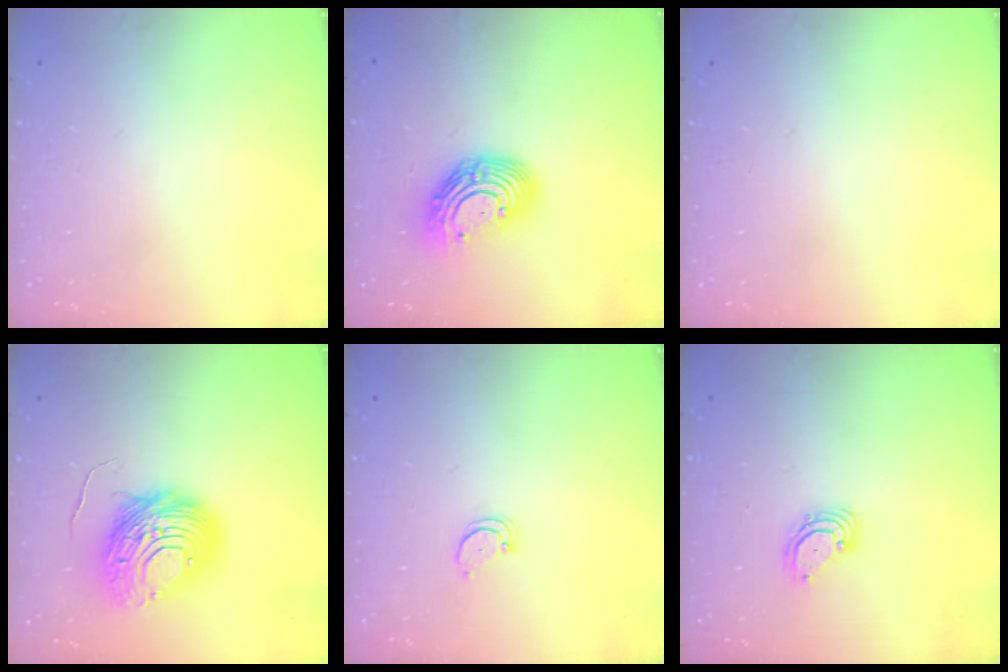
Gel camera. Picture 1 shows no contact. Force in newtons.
{"total": 13.2, "press": 13.1, "slide": 1.3}
{"total": 0.0}
{"total": 12.2, "press": 12.1, "slide": 1.3}
{"total": 2.5, "press": 2.5, "slide": 0.2}
{"total": 3.6, "press": 3.6, "slide": 0.3}